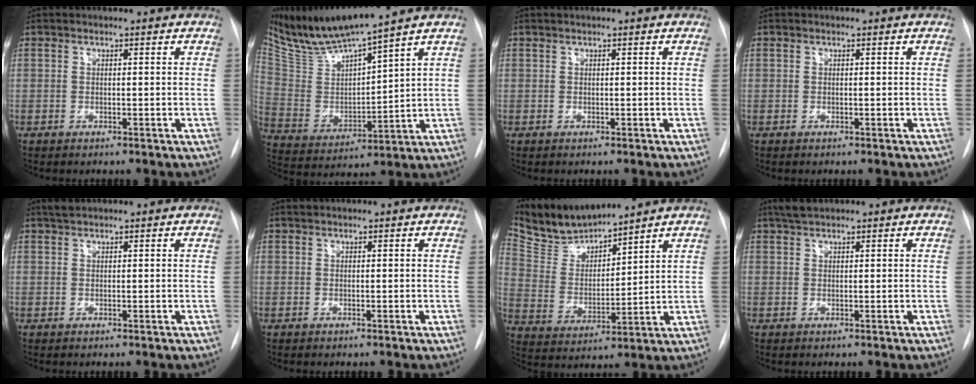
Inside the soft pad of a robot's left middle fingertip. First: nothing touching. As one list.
[{"total": 13.8, "force": [12.1, -0.5, 6.5], "torque": [-0.132, -0.008, 0.240]}, {"total": 0.0}, {"total": 0.0}, {"total": 1.1, "force": [1.0, 0.2, 0.4], "torque": [-0.012, 0.010, 0.021]}, {"total": 0.0}, {"total": 9.8, "force": [9.5, 1.1, 2.1], "torque": [-0.058, 0.005, 0.201]}, {"total": 2.1, "force": [1.8, 0.6, 1.0], "torque": [-0.021, 0.012, 0.034]}]